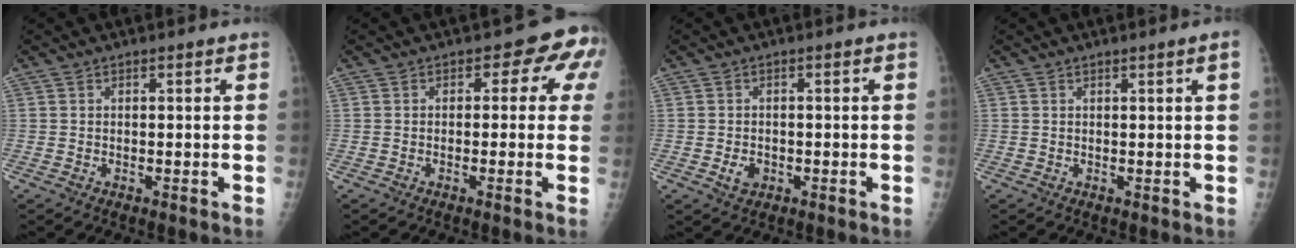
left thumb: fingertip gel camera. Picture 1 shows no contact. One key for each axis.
{"total": 4.9, "fx": 1.1, "fy": 3.2, "fz": 3.5, "tx": 0.006, "ty": 0.008, "tz": -0.004}
{"total": 2.2, "fx": -0.8, "fy": 1.7, "fz": 1.1, "tx": -0.006, "ty": 0.005, "tz": -0.010}
{"total": 1.6, "fx": 0.7, "fy": -0.6, "fz": 1.3, "tx": -0.026, "ty": -0.006, "tz": 0.016}